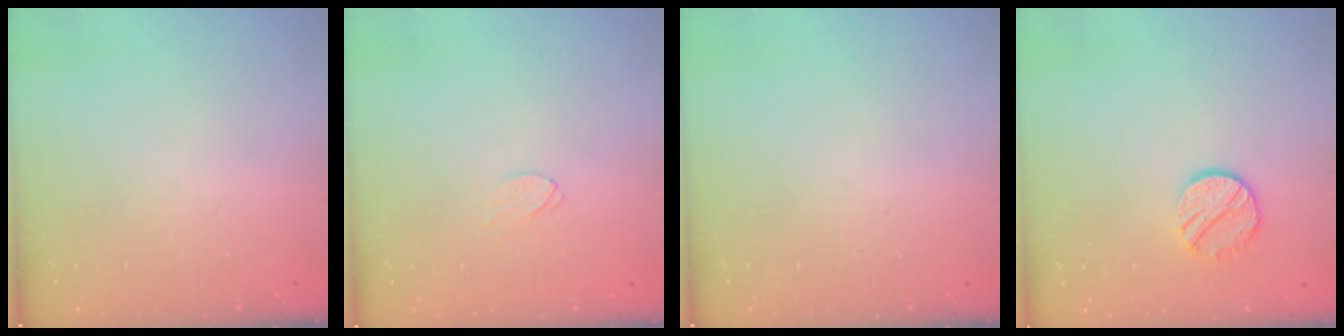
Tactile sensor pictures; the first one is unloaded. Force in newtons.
{"total": 3.6, "press": 3.6, "slide": 0.3}
{"total": 0.0}
{"total": 10.1, "press": 10.1, "slide": 0.4}